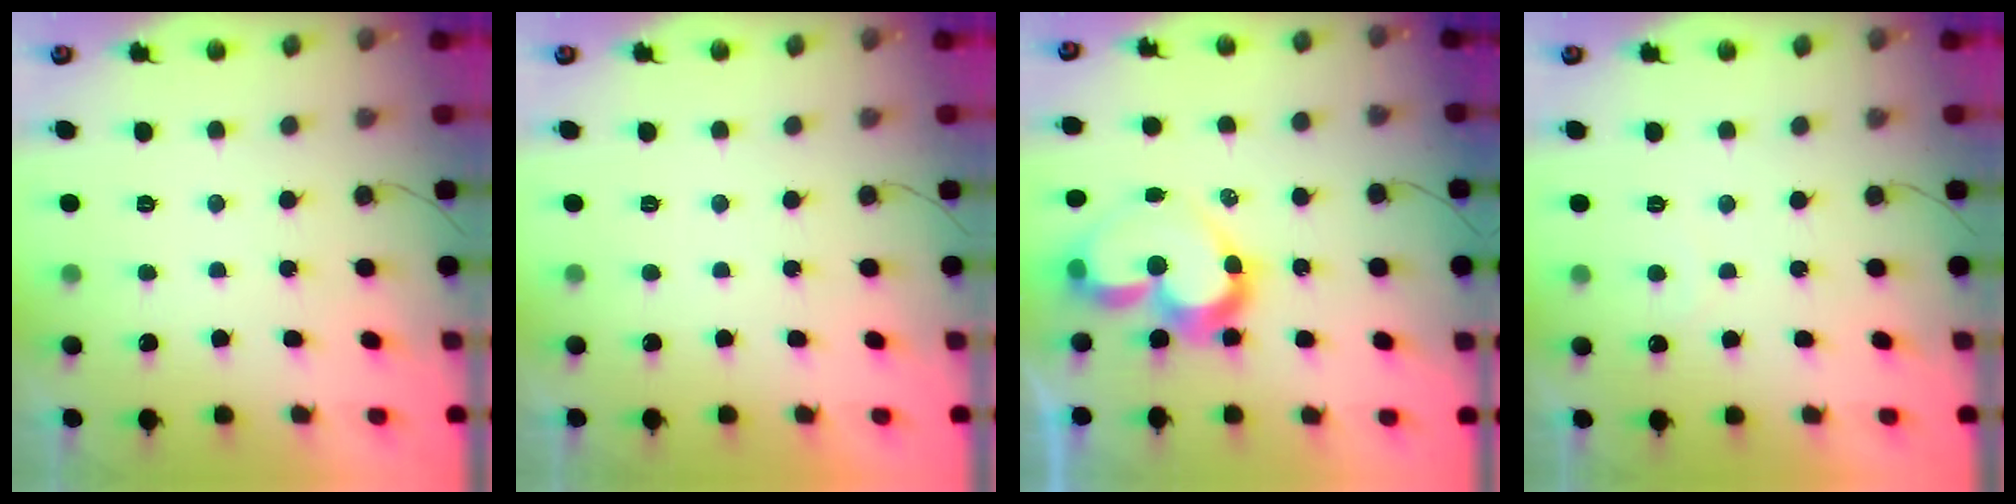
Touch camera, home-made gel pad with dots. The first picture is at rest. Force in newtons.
{"total": 1.8, "press": 1.8, "slide": 0.1}
{"total": 12.4, "press": 12.3, "slide": 1.1}
{"total": 4.4, "press": 4.4, "slide": 0.2}